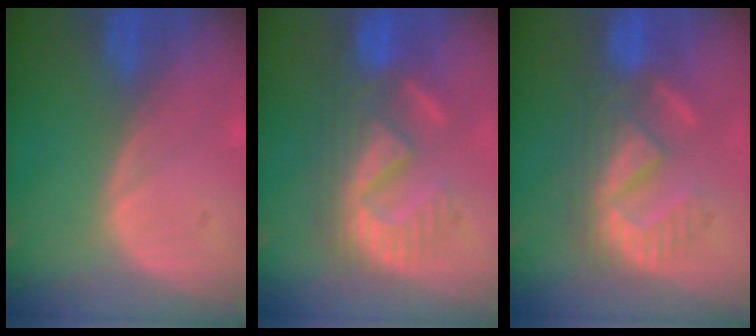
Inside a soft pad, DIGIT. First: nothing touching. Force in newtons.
{"total": 8.9, "press": 8.8, "slide": 1.8}
{"total": 8.5, "press": 8.3, "slide": 1.8}